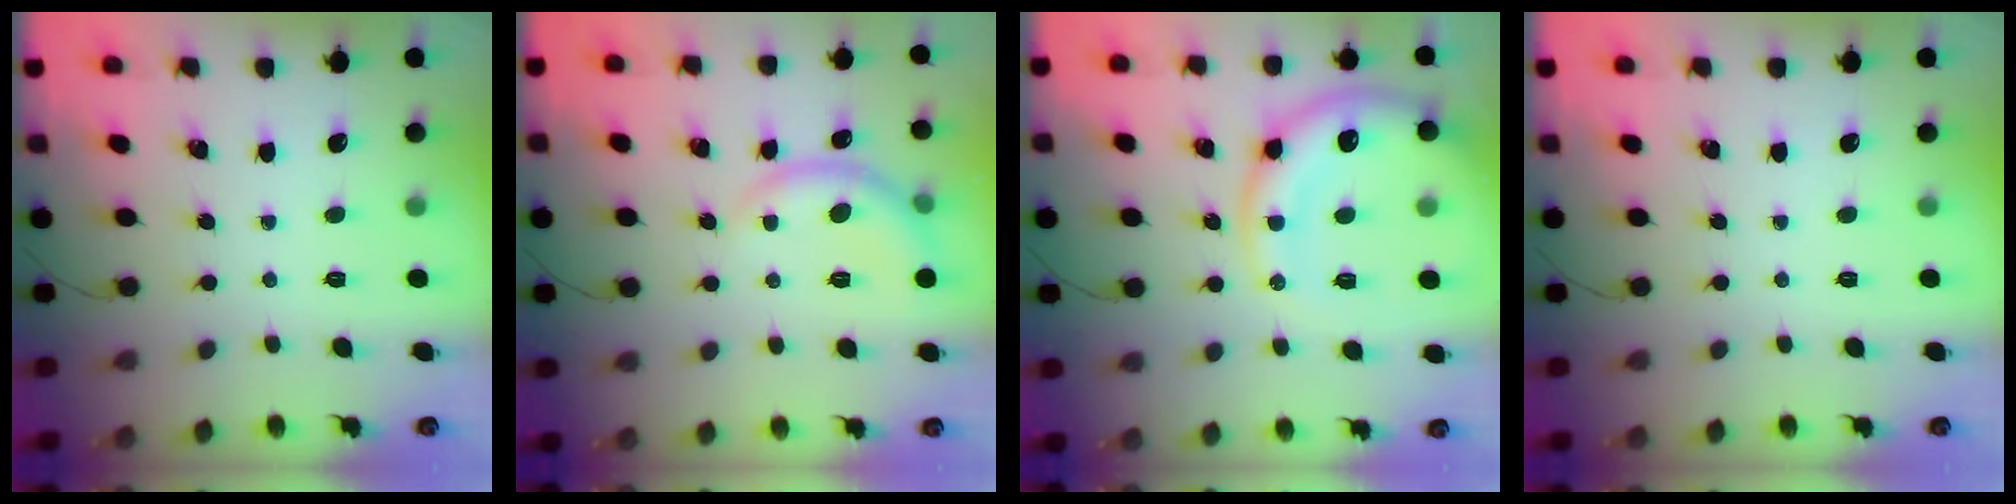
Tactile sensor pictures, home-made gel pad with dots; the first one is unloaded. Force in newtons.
{"total": 6.7, "press": 6.7, "slide": 0.7}
{"total": 15.0, "press": 14.9, "slide": 2.2}
{"total": 0.0}